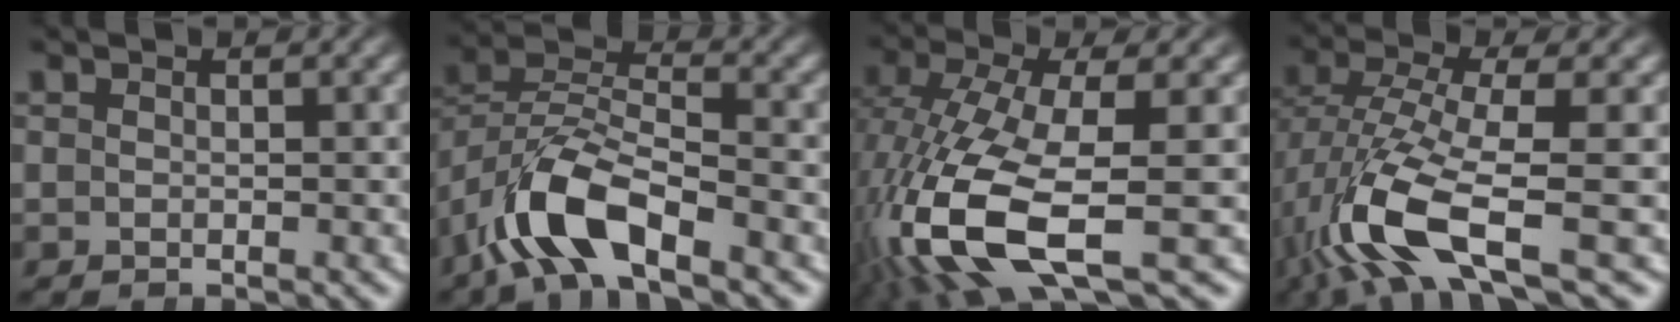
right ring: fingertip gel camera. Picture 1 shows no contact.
{"total": 5.9, "force": [-2.3, 3.6, 4.1], "torque": [-0.099, -0.020, -0.035]}
{"total": 9.6, "force": [-2.6, 4.3, 8.1], "torque": [-0.212, -0.057, -0.006]}
{"total": 8.0, "force": [-2.2, 3.6, 6.8], "torque": [-0.157, -0.038, -0.018]}